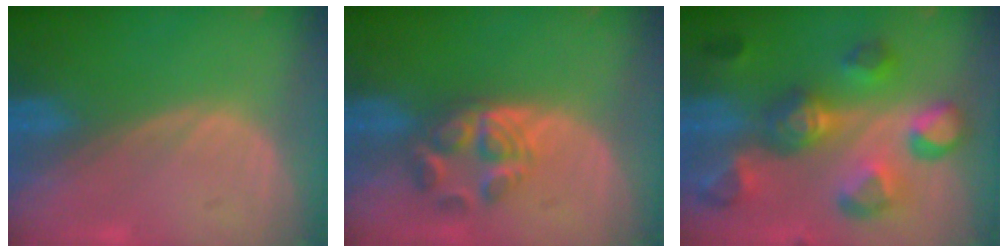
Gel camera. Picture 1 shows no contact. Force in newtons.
{"total": 5.9, "press": 5.1, "slide": 3.1}
{"total": 10.4, "press": 10.1, "slide": 2.8}